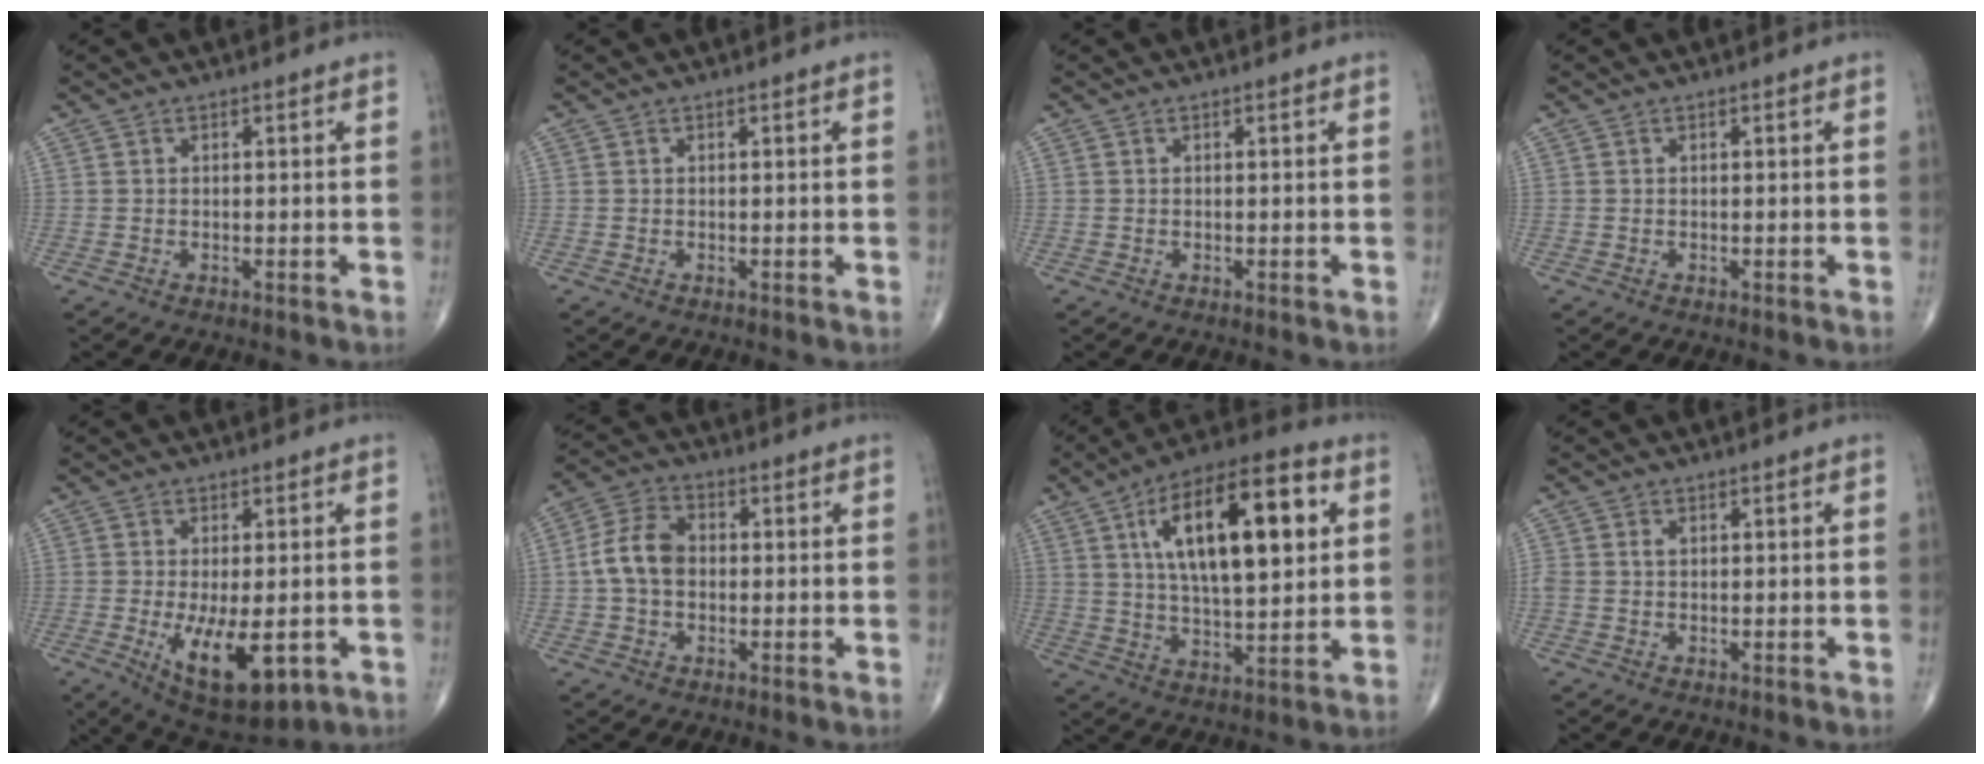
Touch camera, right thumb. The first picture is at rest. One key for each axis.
{"total": 0.0}
{"total": 0.0}
{"total": 0.0}
{"total": 12.7, "fx": -3.6, "fy": 5.4, "fz": 10.9, "tx": -0.170, "ty": -0.017, "tz": -0.039}
{"total": 7.9, "fx": -0.3, "fy": 5.5, "fz": 5.7, "tx": -0.107, "ty": 0.024, "tz": -0.014}
{"total": 21.6, "fx": 6.0, "fy": 8.5, "fz": 18.9, "tx": -0.289, "ty": -0.002, "tz": 0.092}
{"total": 1.4, "fx": 0.2, "fy": 1.0, "fz": 1.0, "tx": -0.024, "ty": 0.007, "tz": 0.008}